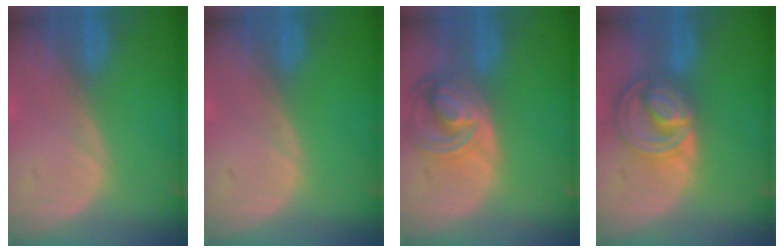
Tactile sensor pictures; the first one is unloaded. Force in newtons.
{"total": 0.0}
{"total": 8.2, "press": 7.1, "slide": 4.1}
{"total": 8.7, "press": 7.3, "slide": 4.7}